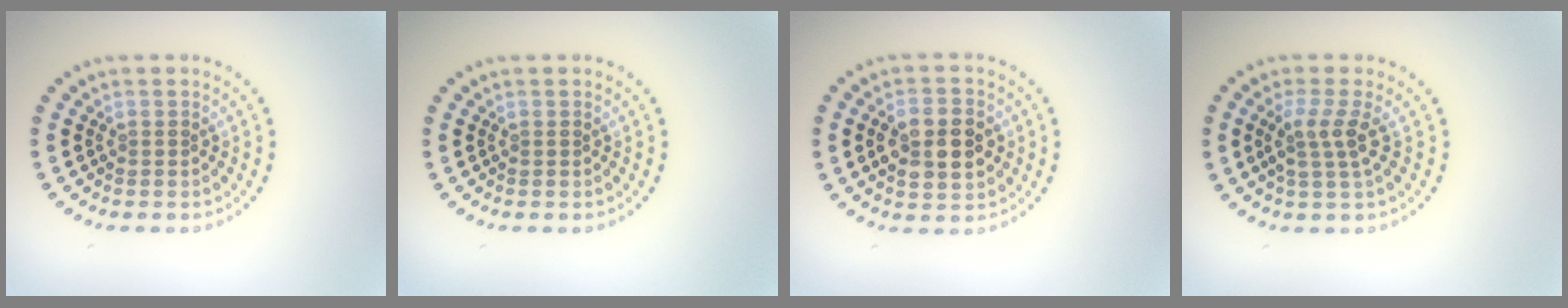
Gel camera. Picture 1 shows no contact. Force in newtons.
{"total": 0.0}
{"total": 4.8, "press": 4.8, "slide": 0.1}
{"total": 2.6, "press": 2.0, "slide": 1.6}